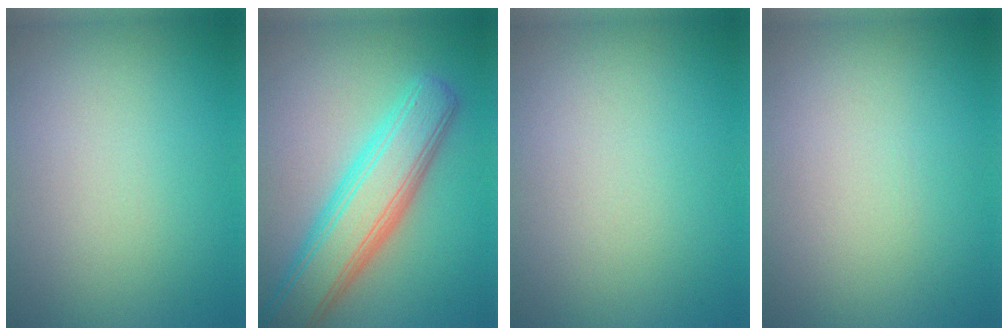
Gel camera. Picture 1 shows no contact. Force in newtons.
{"total": 6.7, "press": 6.7, "slide": 0.3}
{"total": 0.0}
{"total": 0.0}